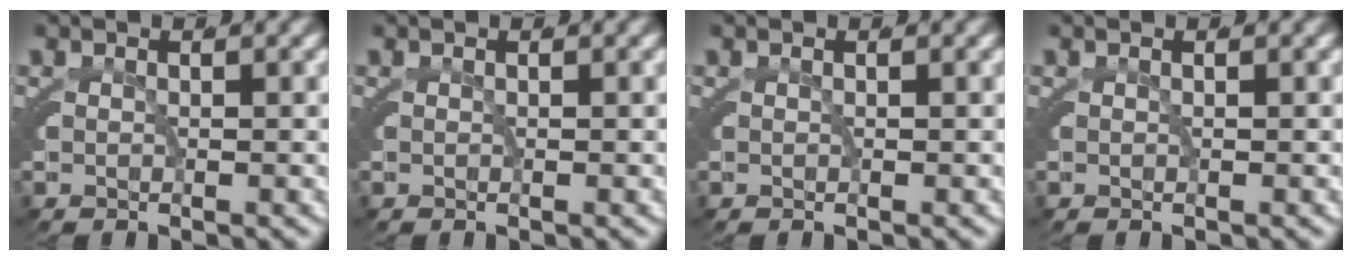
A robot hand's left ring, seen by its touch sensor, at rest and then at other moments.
{"total": 0.0}
{"total": 0.0}
{"total": 0.0}